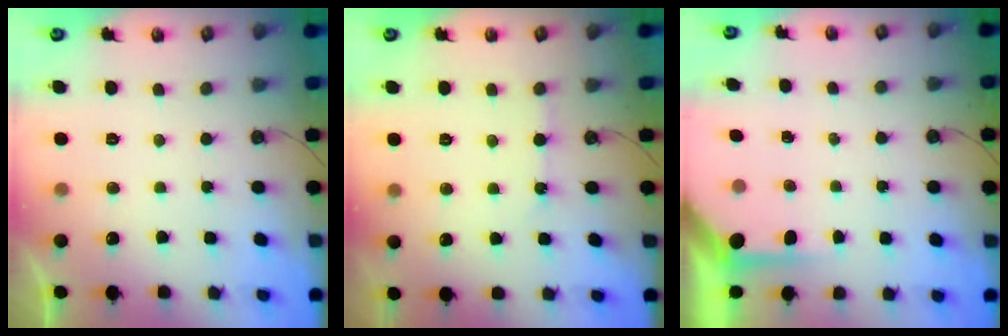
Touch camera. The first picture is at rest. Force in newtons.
{"total": 3.7, "press": 3.7, "slide": 0.5}
{"total": 3.6, "press": 3.5, "slide": 0.4}